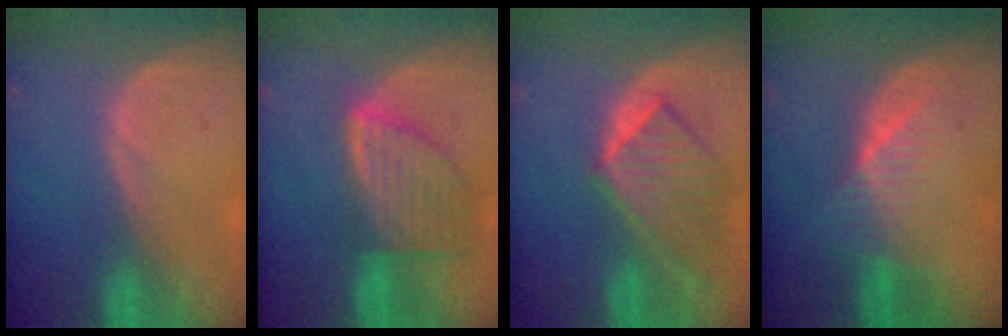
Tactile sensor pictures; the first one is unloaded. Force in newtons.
{"total": 8.2, "press": 7.4, "slide": 3.5}
{"total": 7.8, "press": 7.6, "slide": 1.8}
{"total": 6.1, "press": 5.7, "slide": 2.1}